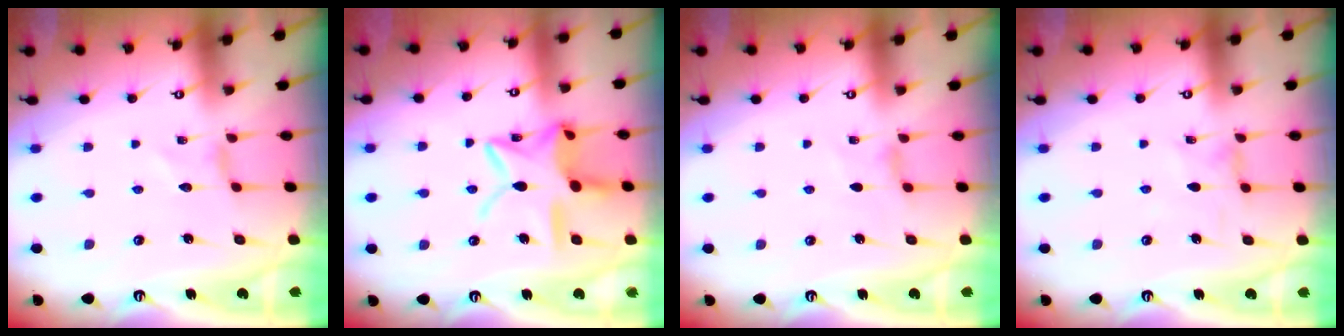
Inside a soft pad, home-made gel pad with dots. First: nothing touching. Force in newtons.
{"total": 15.8, "press": 15.8, "slide": 1.1}
{"total": 2.2, "press": 2.1, "slide": 0.5}
{"total": 1.0, "press": 0.9, "slide": 0.3}